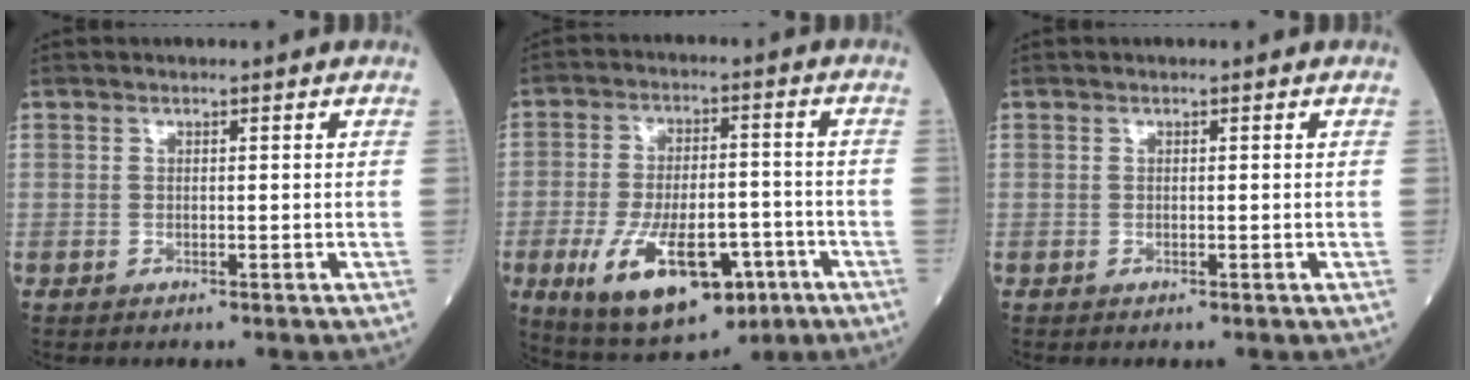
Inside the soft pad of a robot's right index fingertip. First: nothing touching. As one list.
[{"total": 15.8, "force": [-6.8, 7.0, 12.4], "torque": [-0.218, -0.007, -0.098]}, {"total": 0.0}]